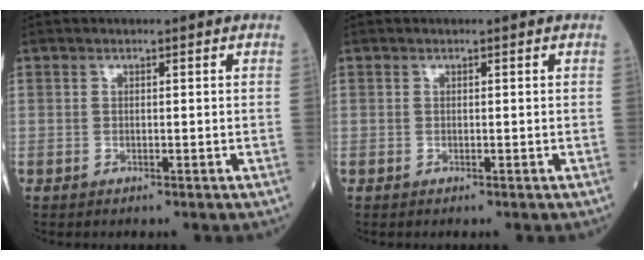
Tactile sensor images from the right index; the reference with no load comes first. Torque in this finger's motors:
{"motor_torque": [0.09, 0.06, -0.03, -0.03]}